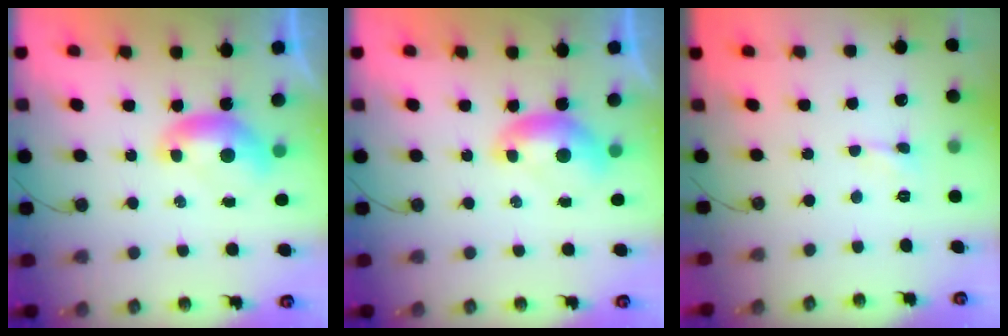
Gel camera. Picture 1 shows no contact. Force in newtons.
{"total": 0.0}
{"total": 0.6, "press": 0.5, "slide": 0.3}